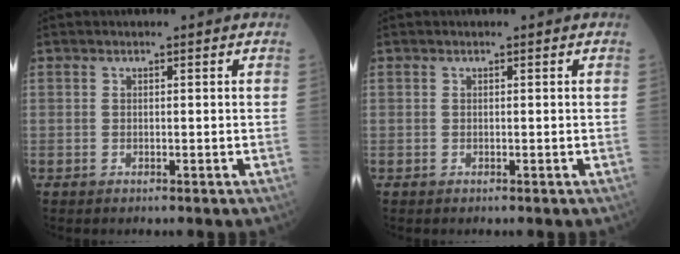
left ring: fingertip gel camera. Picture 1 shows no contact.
{"total": 0.0}